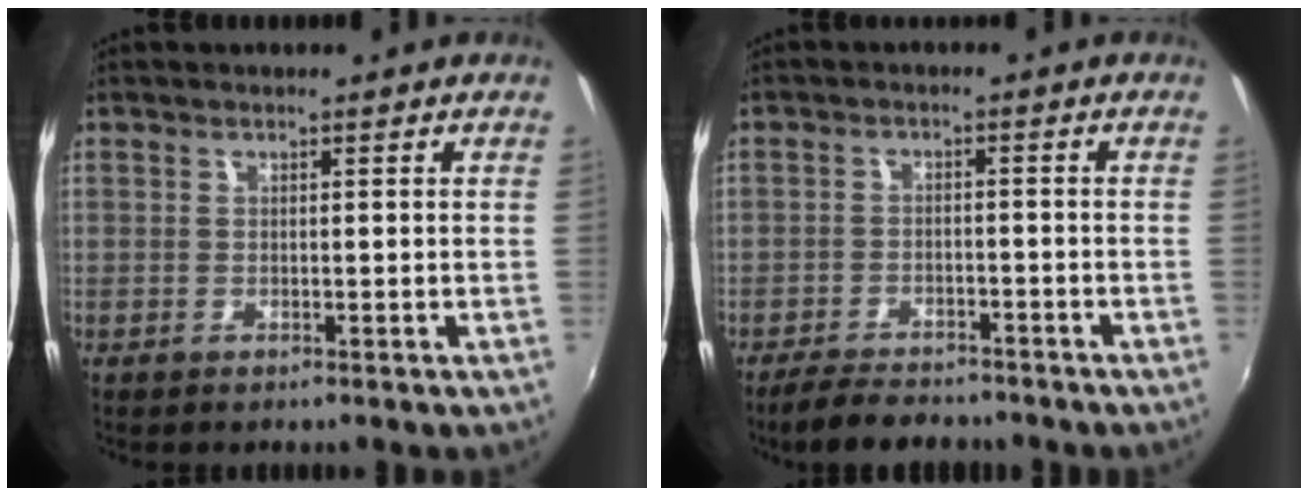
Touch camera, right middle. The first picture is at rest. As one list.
[{"total": 7.6, "force": [-6.5, 2.8, 2.7], "torque": [-0.076, -0.001, -0.102]}]